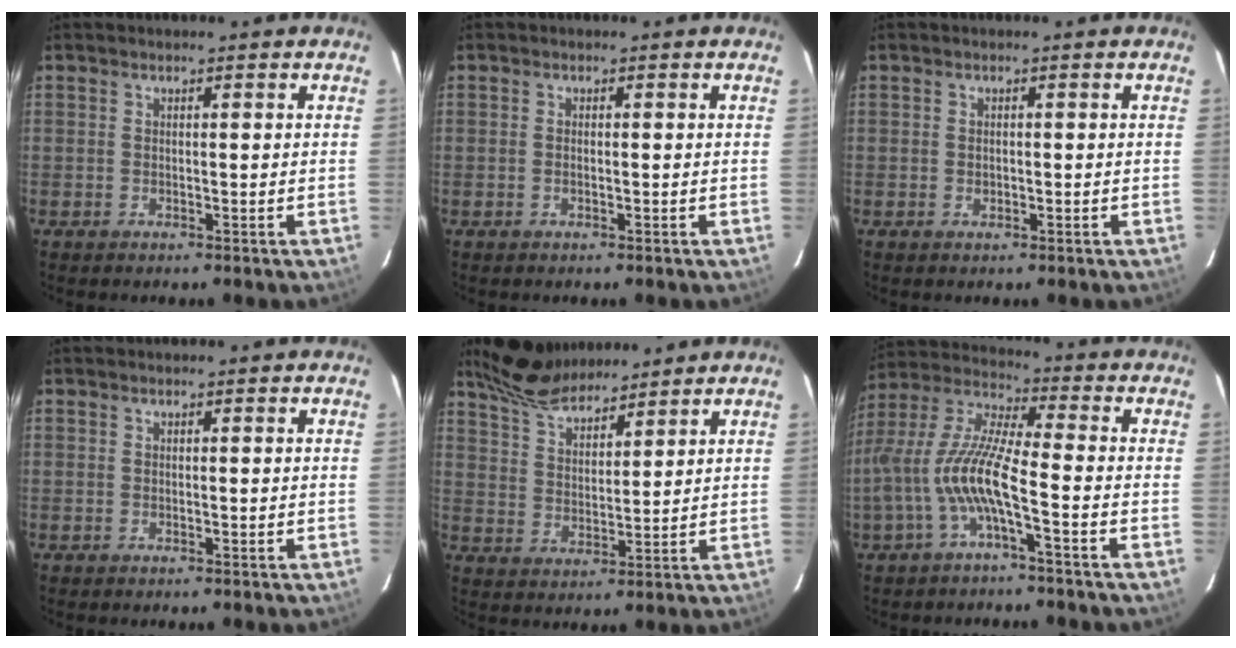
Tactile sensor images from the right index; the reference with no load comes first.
{"total": 0.6, "force": [-0.2, 0.3, 0.5], "torque": [-0.010, 0.002, -0.003]}
{"total": 0.9, "force": [-0.2, 0.7, 0.5], "torque": [-0.006, 0.003, -0.002]}
{"total": 0.0}
{"total": 9.6, "force": [8.7, 2.4, 3.3], "torque": [-0.076, 0.020, 0.162]}
{"total": 11.7, "force": [-4.1, 1.3, 10.9], "torque": [-0.231, 0.005, -0.079]}